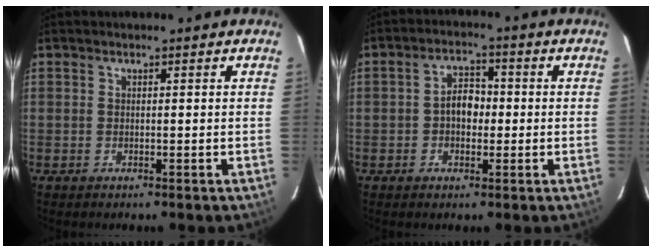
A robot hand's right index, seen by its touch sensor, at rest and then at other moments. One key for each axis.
{"total": 4.7, "fx": -0.5, "fy": 3.3, "fz": 3.3, "tx": -0.059, "ty": 0.015, "tz": -0.008}